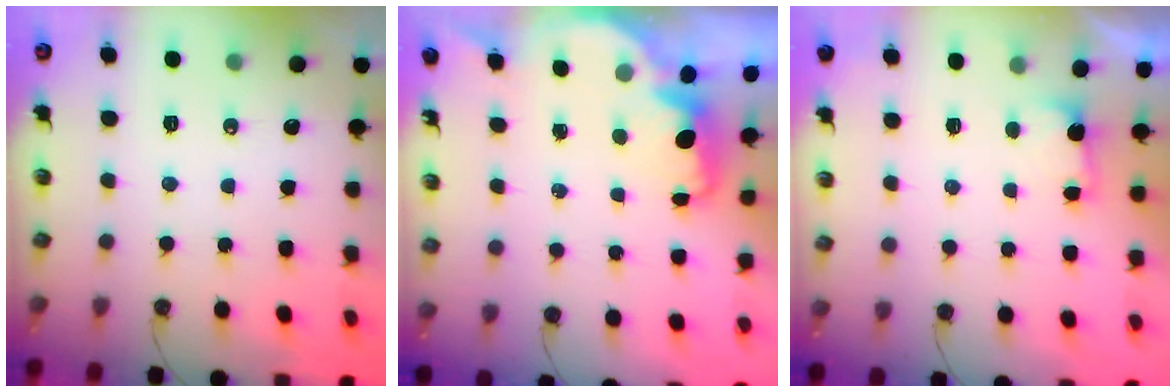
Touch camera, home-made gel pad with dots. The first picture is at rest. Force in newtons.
{"total": 2.3, "press": 2.2, "slide": 0.6}
{"total": 2.1, "press": 1.9, "slide": 0.8}